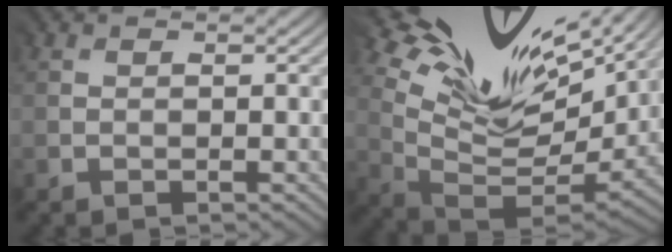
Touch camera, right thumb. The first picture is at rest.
{"total": 17.5, "force": [11.1, 6.8, 11.6], "torque": [-0.216, 0.027, 0.184]}